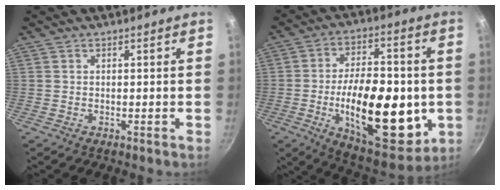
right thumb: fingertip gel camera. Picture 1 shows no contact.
{"total": 25.0, "force": [-3.9, 12.2, 21.5], "torque": [-0.301, 0.003, -0.052]}